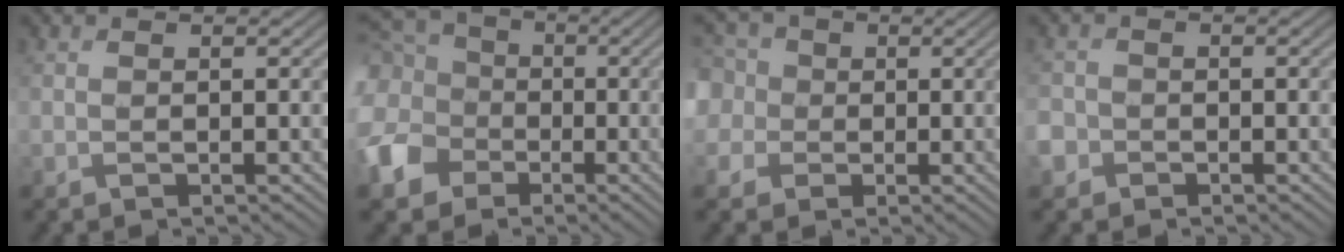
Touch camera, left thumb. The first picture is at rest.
{"total": 13.7, "force": [-1.7, 11.9, 6.7], "torque": [-0.225, -0.016, -0.049]}
{"total": 8.5, "force": [1.0, 7.6, 3.8], "torque": [-0.137, 0.017, -0.006]}
{"total": 2.5, "force": [-1.3, 2.1, 0.5], "torque": [-0.020, -0.006, -0.030]}